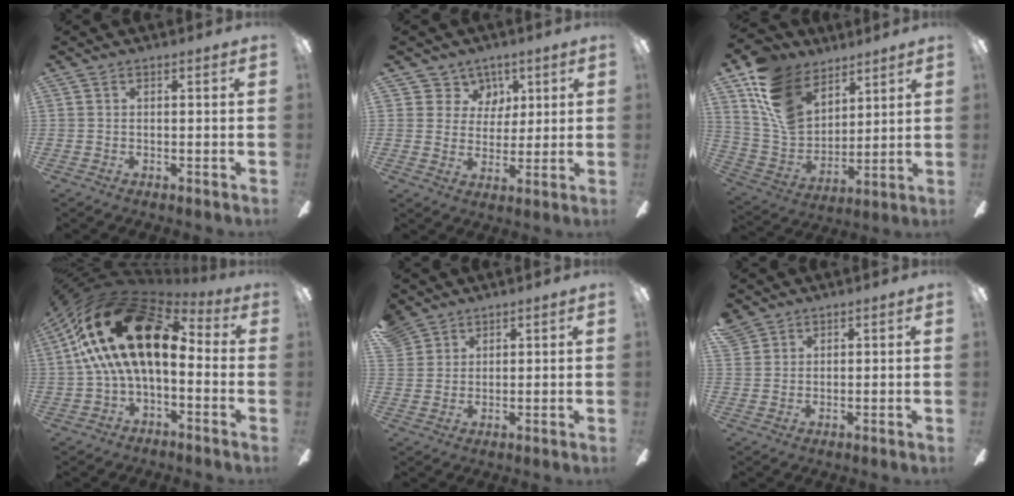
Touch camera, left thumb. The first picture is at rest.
{"total": 7.4, "force": [4.4, 5.9, 0.4], "torque": [-0.028, -0.022, 0.086]}
{"total": 16.0, "force": [10.1, 10.4, 6.8], "torque": [-0.165, -0.045, 0.200]}
{"total": 23.6, "force": [5.1, 12.9, 19.0], "torque": [-0.360, -0.004, 0.090]}
{"total": 5.1, "force": [4.2, 3.0, 0.3], "torque": [-0.014, -0.018, 0.080]}
{"total": 3.5, "force": [2.8, 2.0, 0.4], "torque": [-0.014, -0.005, 0.057]}